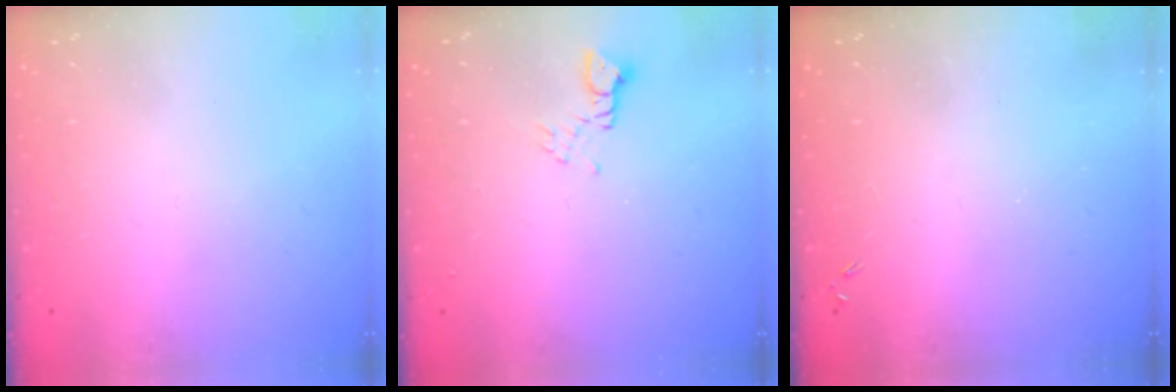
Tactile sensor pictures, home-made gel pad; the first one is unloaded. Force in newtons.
{"total": 2.2, "press": 2.2, "slide": 0.3}
{"total": 0.0}